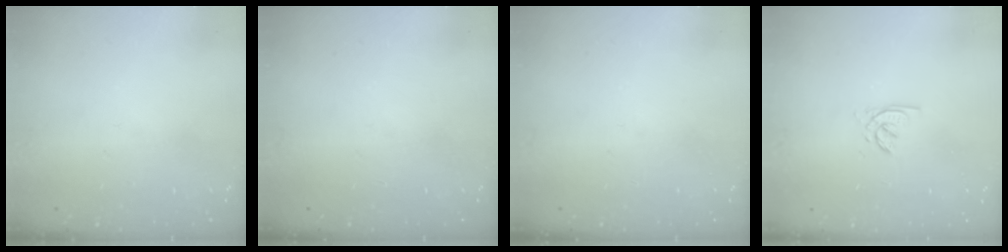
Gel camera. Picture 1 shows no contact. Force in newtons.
{"total": 0.0}
{"total": 0.0}
{"total": 1.5, "press": 1.5, "slide": 0.2}